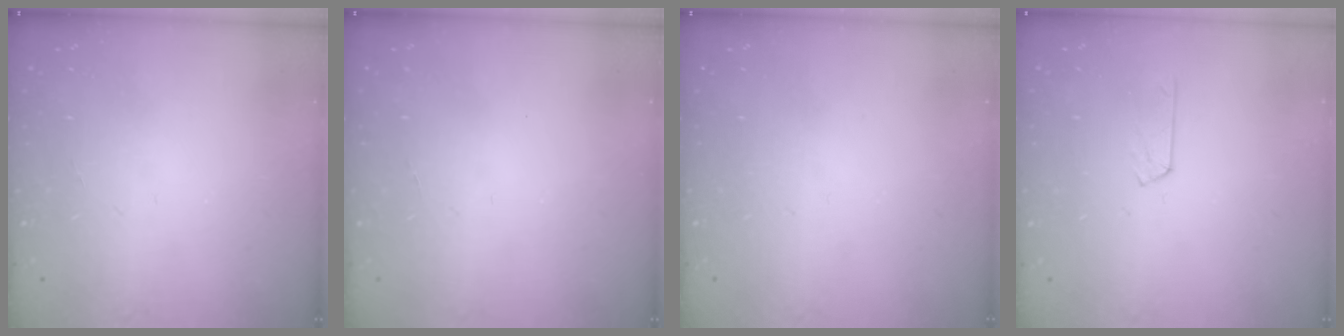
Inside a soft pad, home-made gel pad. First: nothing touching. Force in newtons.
{"total": 0.0}
{"total": 0.0}
{"total": 2.8, "press": 2.8, "slide": 0.4}